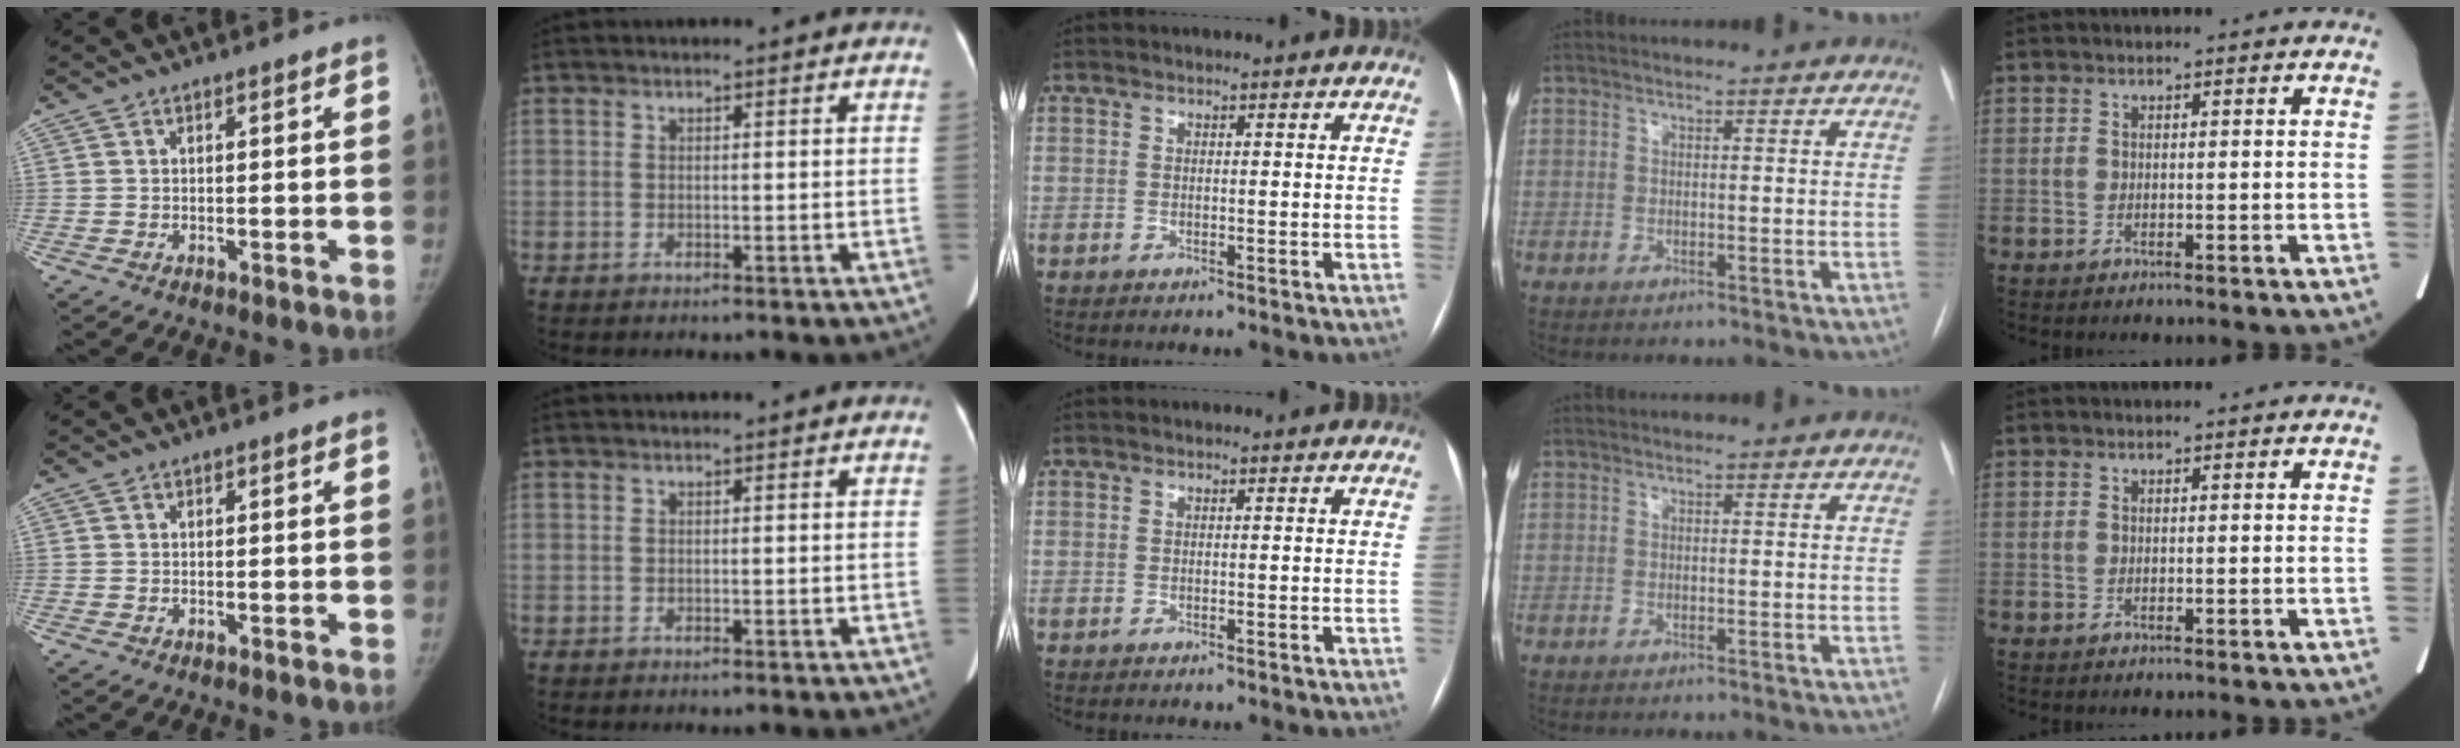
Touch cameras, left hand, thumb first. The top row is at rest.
{}